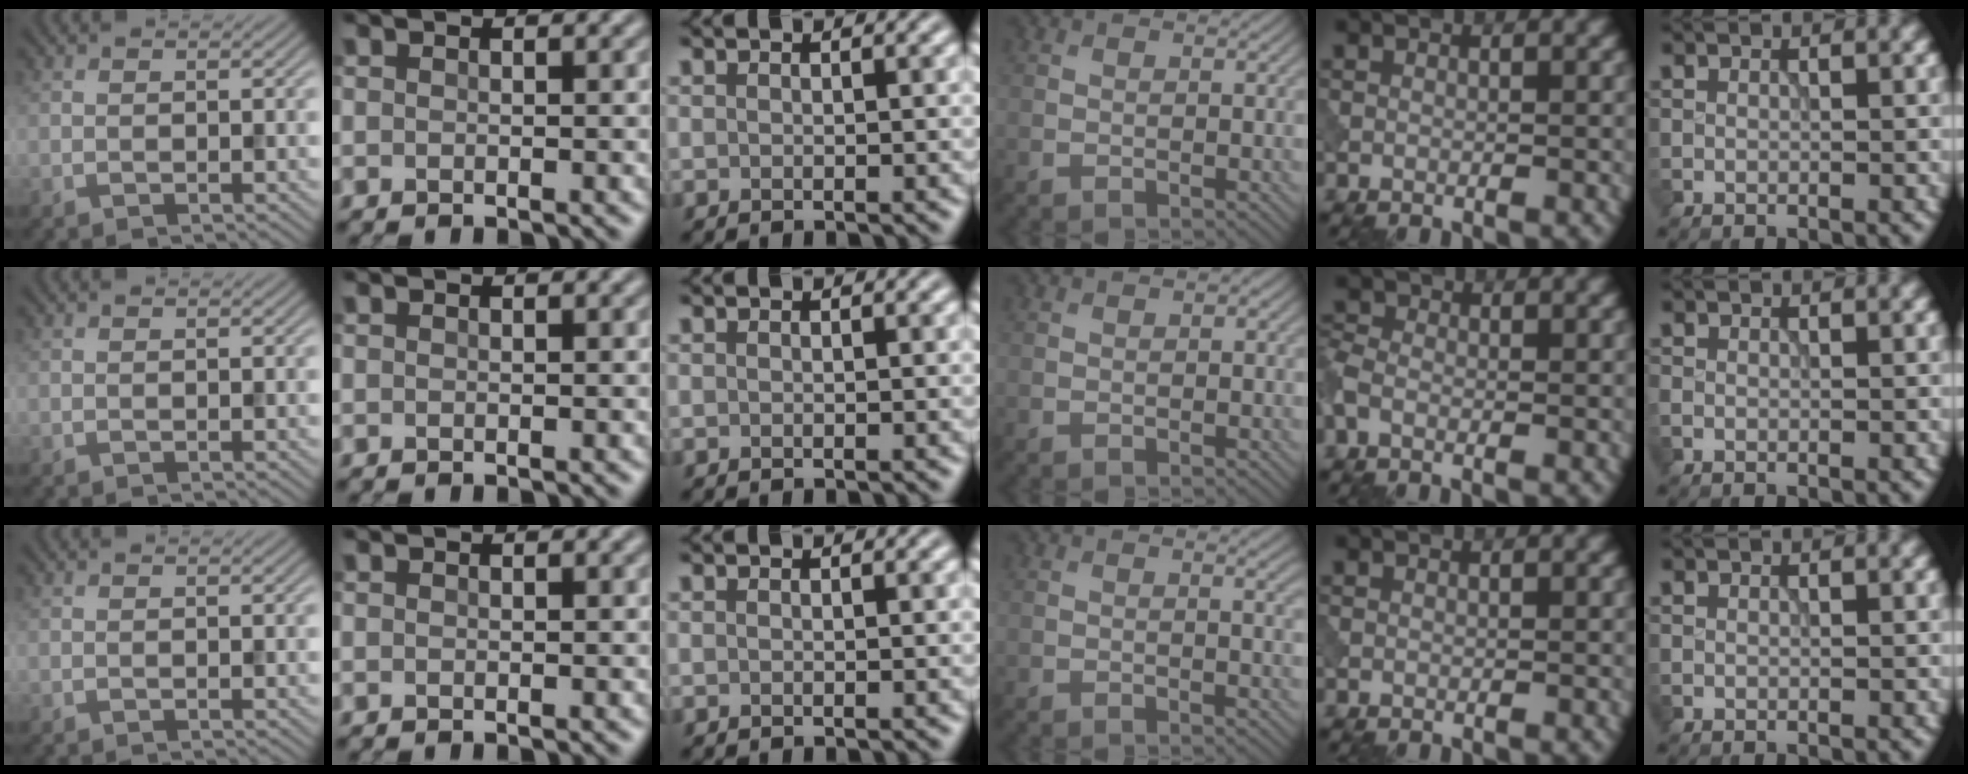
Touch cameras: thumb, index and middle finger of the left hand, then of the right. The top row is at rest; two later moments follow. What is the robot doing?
{"motion": "dispense", "object": "syringe"}